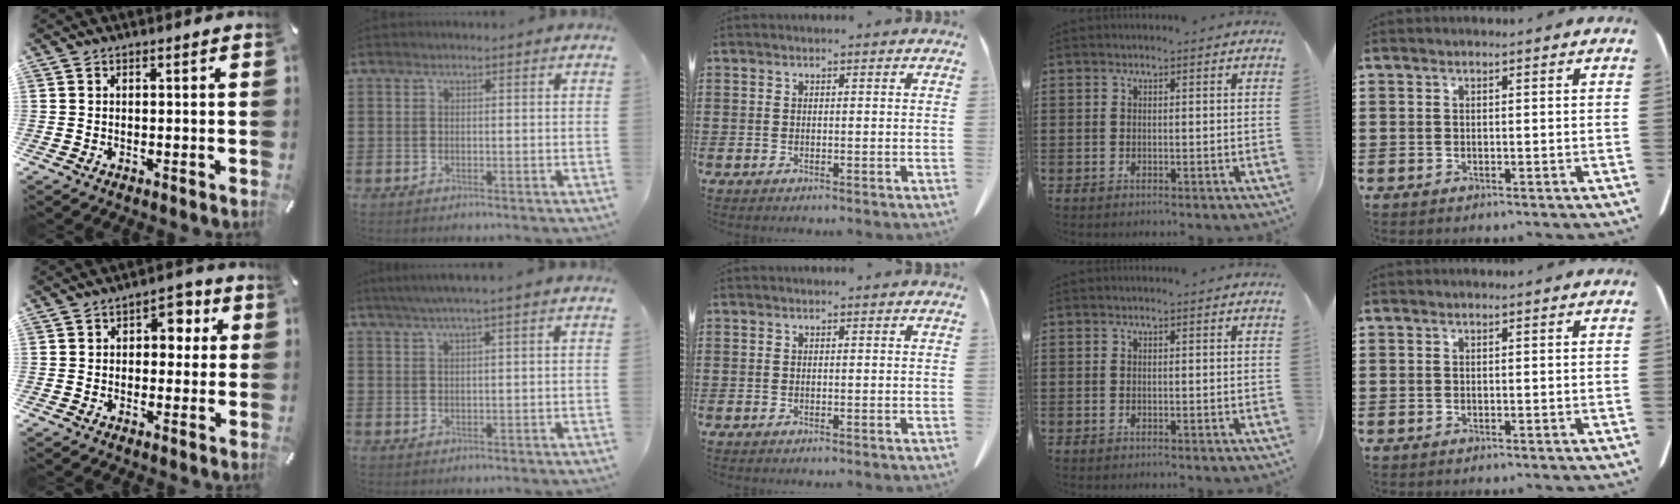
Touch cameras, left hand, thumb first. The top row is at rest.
{"thumb": {"total": 5.5, "force": [0.7, 4.3, 3.4], "torque": [-0.031, 0.001, 0.001]}, "index": {"total": 2.3, "force": [1.4, -0.4, 1.8], "torque": [-0.035, -0.001, 0.024]}}